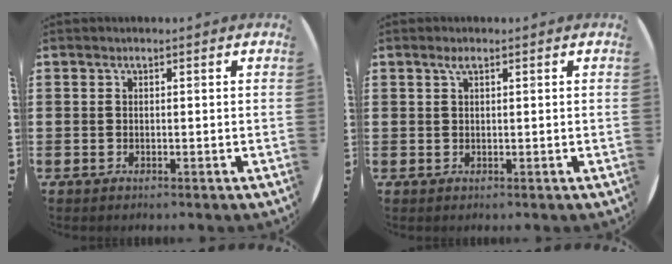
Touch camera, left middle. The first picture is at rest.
{"total": 1.1, "force": [0.6, 0.2, 0.9], "torque": [-0.018, 0.004, 0.009]}